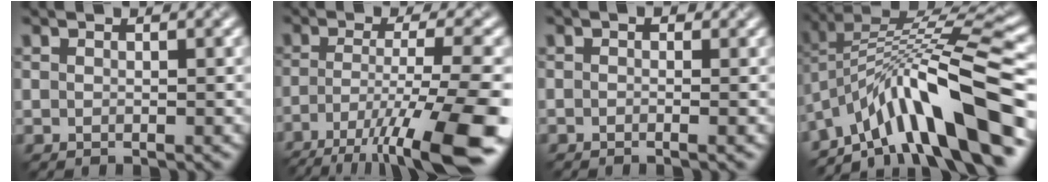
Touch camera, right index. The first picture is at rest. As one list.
[{"total": 12.3, "force": [-8.1, 2.3, 9.0], "torque": [-0.155, -0.002, -0.119]}, {"total": 1.7, "force": [-0.2, 0.9, 1.4], "torque": [0.001, 0.006, -0.024]}, {"total": 12.2, "force": [-7.0, 3.1, 9.5], "torque": [-0.148, 0.039, -0.109]}]